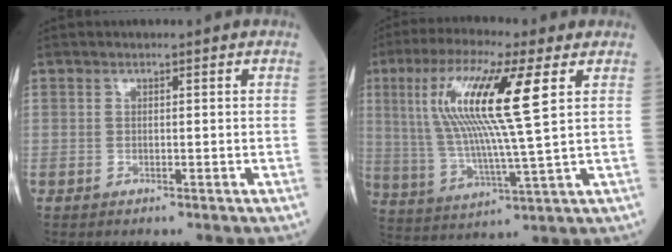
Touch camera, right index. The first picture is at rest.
{"total": 15.7, "force": [5.0, 0.3, 14.9], "torque": [-0.307, 0.011, 0.086]}